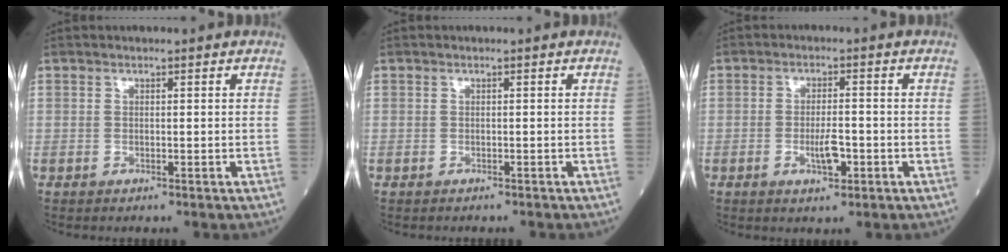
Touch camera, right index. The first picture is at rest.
{"total": 1.0, "force": [-0.8, 0.5, 0.0], "torque": [-0.007, 0.003, -0.013]}
{"total": 3.9, "force": [-1.4, 1.1, 3.5], "torque": [-0.062, 0.001, -0.023]}